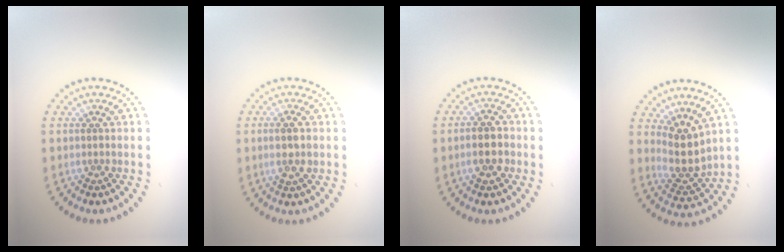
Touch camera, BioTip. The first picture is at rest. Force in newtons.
{"total": 2.3, "press": 2.1, "slide": 0.8}
{"total": 2.9, "press": 2.8, "slide": 0.6}
{"total": 3.5, "press": 2.7, "slide": 2.2}